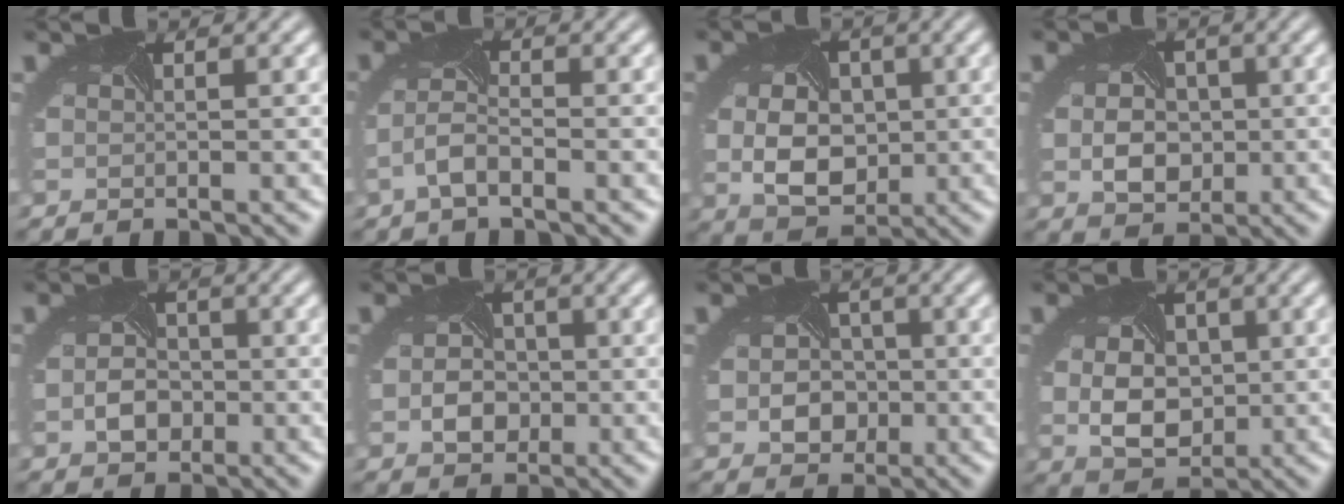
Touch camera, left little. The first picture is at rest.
{"total": 2.7, "force": [-1.5, 0.9, 2.0], "torque": [-0.052, -0.001, -0.034]}
{"total": 6.8, "force": [-0.2, 5.0, 4.6], "torque": [-0.082, -0.014, 0.006]}
{"total": 4.9, "force": [-0.2, 3.8, 3.1], "torque": [-0.051, -0.003, 0.000]}
{"total": 3.0, "force": [-0.9, 2.3, 1.7], "torque": [-0.032, -0.004, -0.019]}
{"total": 3.6, "force": [-0.7, 2.9, 1.9], "torque": [-0.035, -0.003, -0.015]}
{"total": 5.0, "force": [-0.6, 4.2, 2.8], "torque": [-0.033, -0.004, -0.008]}
{"total": 6.2, "force": [-0.1, 4.6, 4.1], "torque": [-0.073, -0.010, 0.008]}